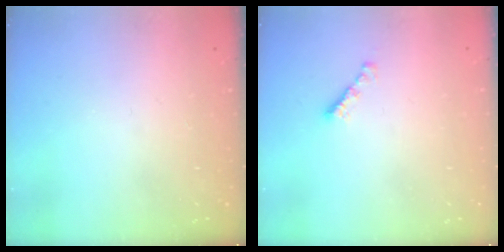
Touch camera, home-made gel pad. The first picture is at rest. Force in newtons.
{"total": 2.4, "press": 2.4, "slide": 0.4}